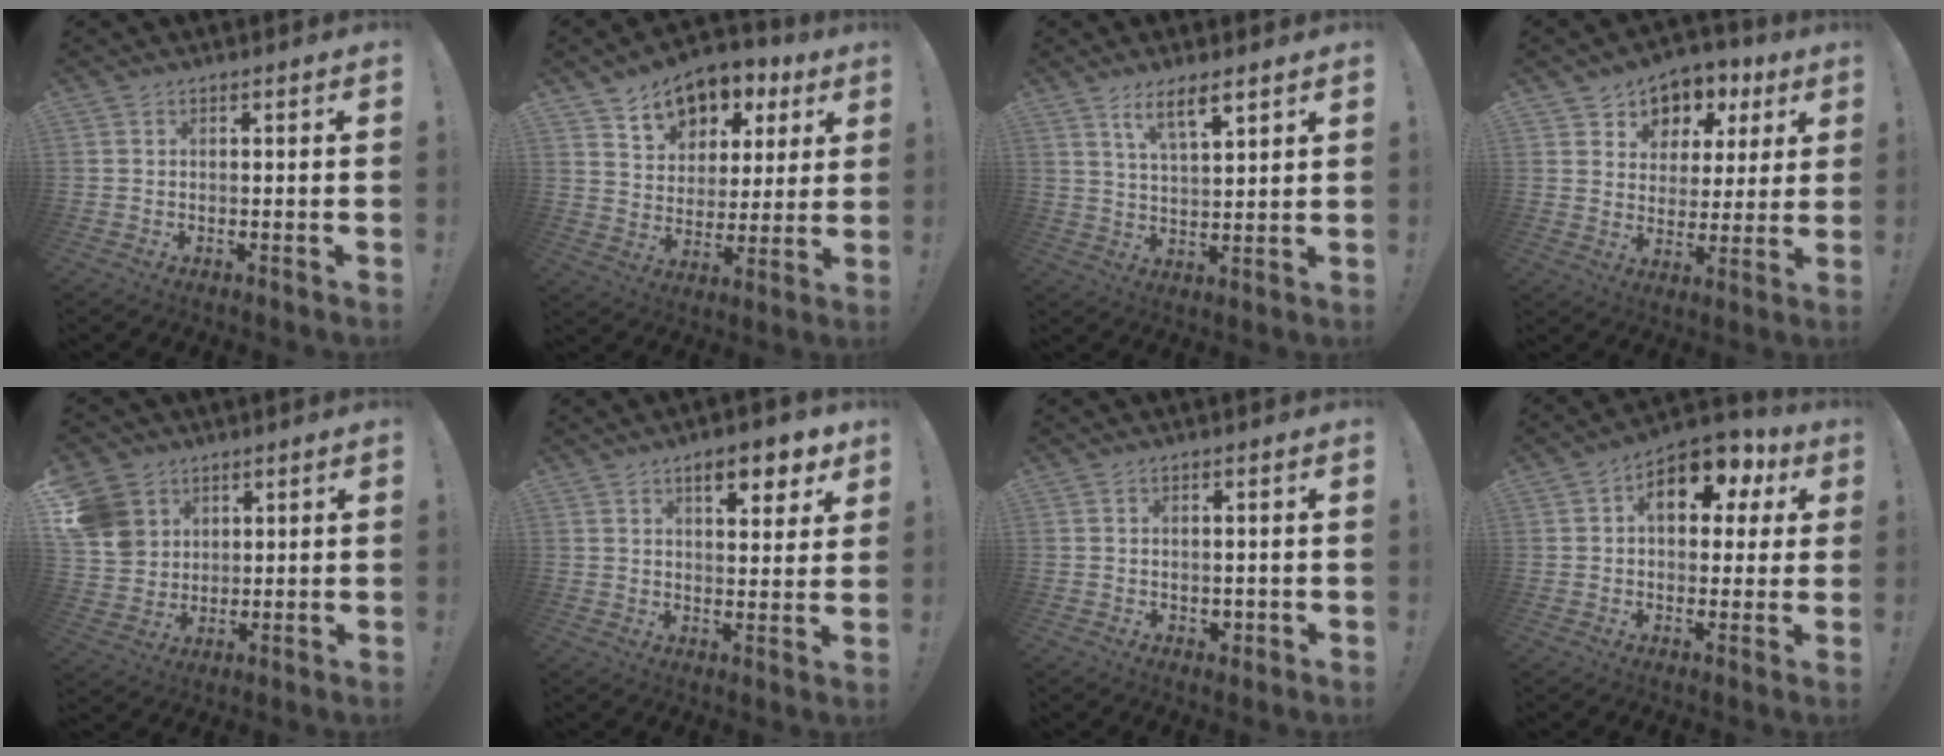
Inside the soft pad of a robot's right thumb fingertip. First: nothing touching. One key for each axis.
{"total": 11.1, "fx": 7.0, "fy": 7.5, "fz": 4.2, "tx": -0.056, "ty": -0.051, "tz": 0.130}
{"total": 7.8, "fx": 5.4, "fy": 2.1, "fz": 5.2, "tx": -0.085, "ty": -0.028, "tz": 0.093}
{"total": 7.4, "fx": 3.5, "fy": 6.3, "fz": 1.8, "tx": -0.024, "ty": -0.030, "tz": 0.070}
{"total": 11.0, "fx": 4.4, "fy": 9.6, "fz": 3.1, "tx": -0.049, "ty": -0.020, "tz": 0.093}
{"total": 8.7, "fx": 5.4, "fy": 2.9, "fz": 6.1, "tx": -0.077, "ty": -0.026, "tz": 0.089}
{"total": 1.7, "fx": 0.2, "fy": 1.6, "fz": 0.7, "tx": 0.003, "ty": -0.003, "tz": 0.002}
{"total": 13.8, "fx": 5.3, "fy": 8.3, "fz": 9.6, "tx": -0.131, "ty": -0.016, "tz": 0.090}